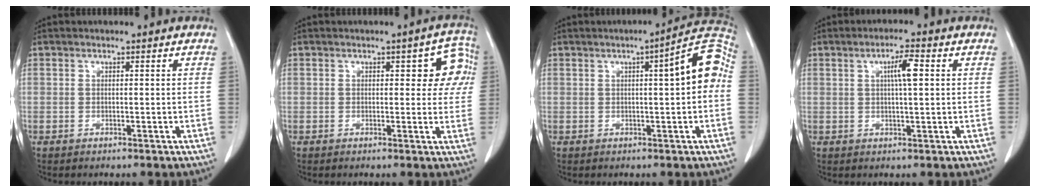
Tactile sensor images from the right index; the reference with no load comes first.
{"total": 6.1, "force": [1.7, 2.9, 5.1], "torque": [-0.034, 0.021, 0.014]}
{"total": 8.5, "force": [1.0, 1.3, 8.3], "torque": [-0.101, 0.029, 0.005]}
{"total": 4.3, "force": [1.1, 0.4, 4.1], "torque": [-0.069, 0.004, 0.017]}